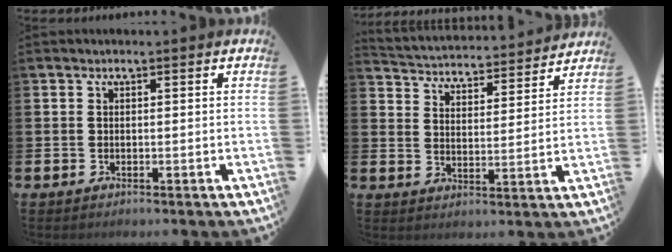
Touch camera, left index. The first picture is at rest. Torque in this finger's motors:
{"motor_torque": [0.83, -1.31, 0.29, 0.05]}